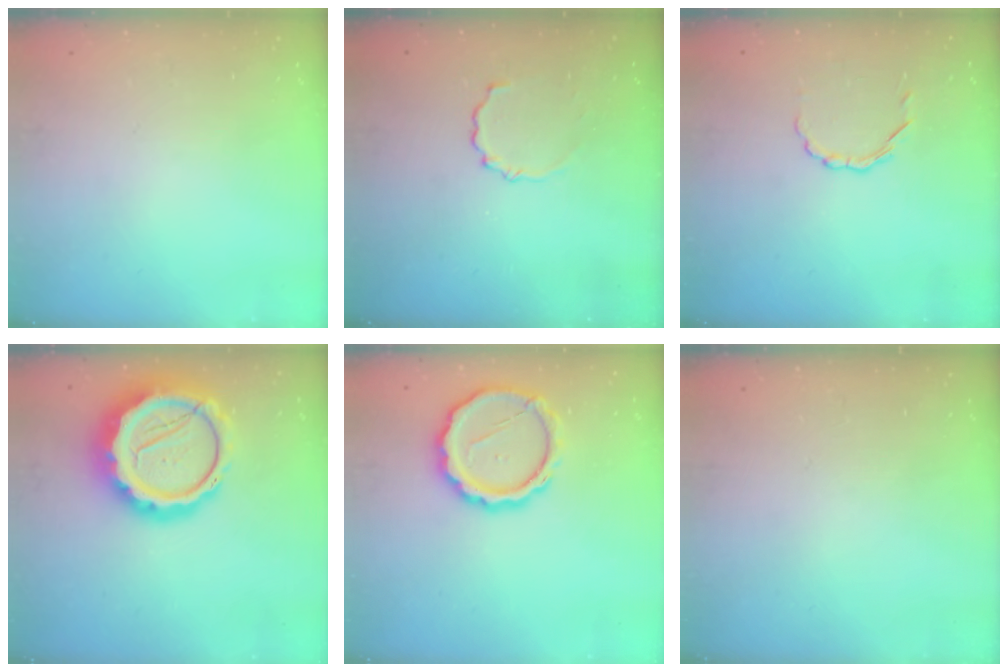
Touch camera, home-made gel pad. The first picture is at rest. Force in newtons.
{"total": 3.2, "press": 3.0, "slide": 1.2}
{"total": 3.1, "press": 3.0, "slide": 0.8}
{"total": 21.0, "press": 20.5, "slide": 4.4}
{"total": 14.5, "press": 14.3, "slide": 2.7}
{"total": 0.0}